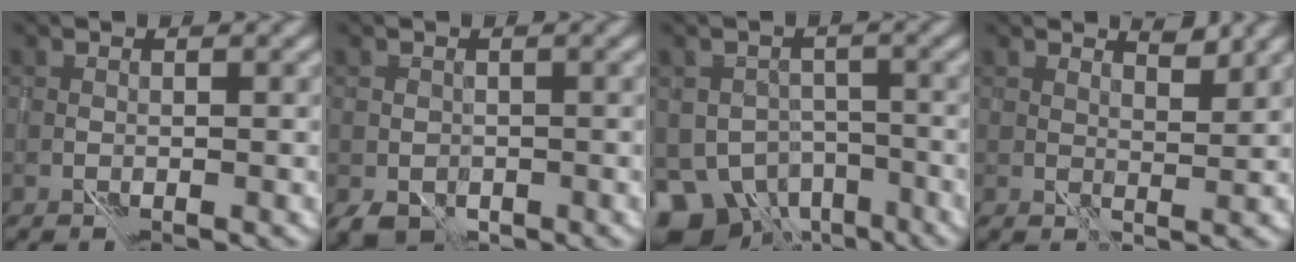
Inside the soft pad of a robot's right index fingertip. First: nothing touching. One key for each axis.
{"total": 2.2, "fx": -1.2, "fy": 1.5, "fz": 1.1, "tx": -0.012, "ty": -0.003, "tz": -0.019}
{"total": 6.3, "fx": -3.5, "fy": 4.4, "fz": 3.0, "tx": -0.036, "ty": -0.012, "tz": -0.057}
{"total": 2.8, "fx": 2.7, "fy": 0.0, "fz": 0.5, "tx": -0.004, "ty": 0.001, "tz": 0.048}